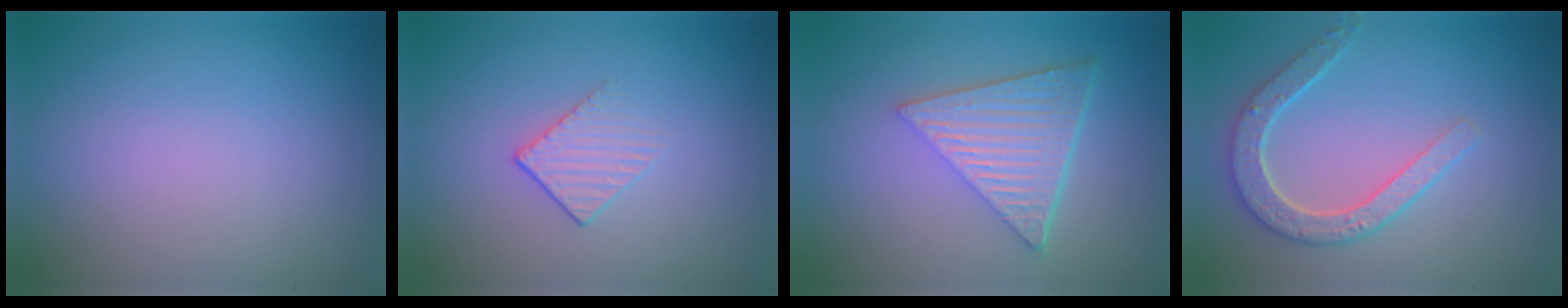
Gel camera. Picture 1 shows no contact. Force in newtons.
{"total": 1.5, "press": 0.9, "slide": 1.2}
{"total": 6.7, "press": 4.5, "slide": 5.0}
{"total": 4.0, "press": 3.5, "slide": 2.1}